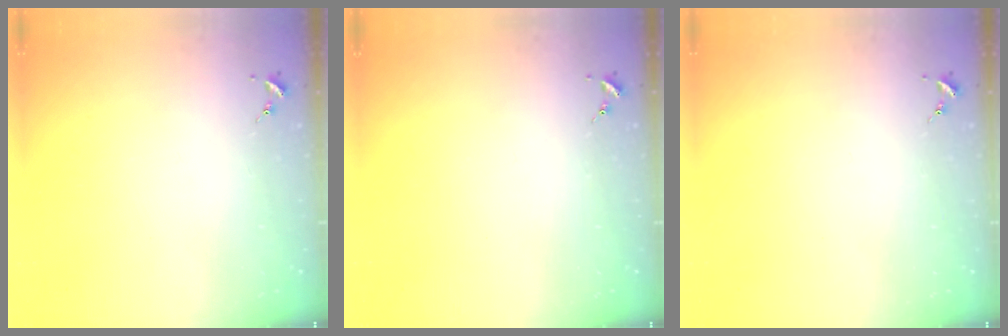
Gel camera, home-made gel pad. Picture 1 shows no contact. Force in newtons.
{"total": 0.0}
{"total": 0.0}